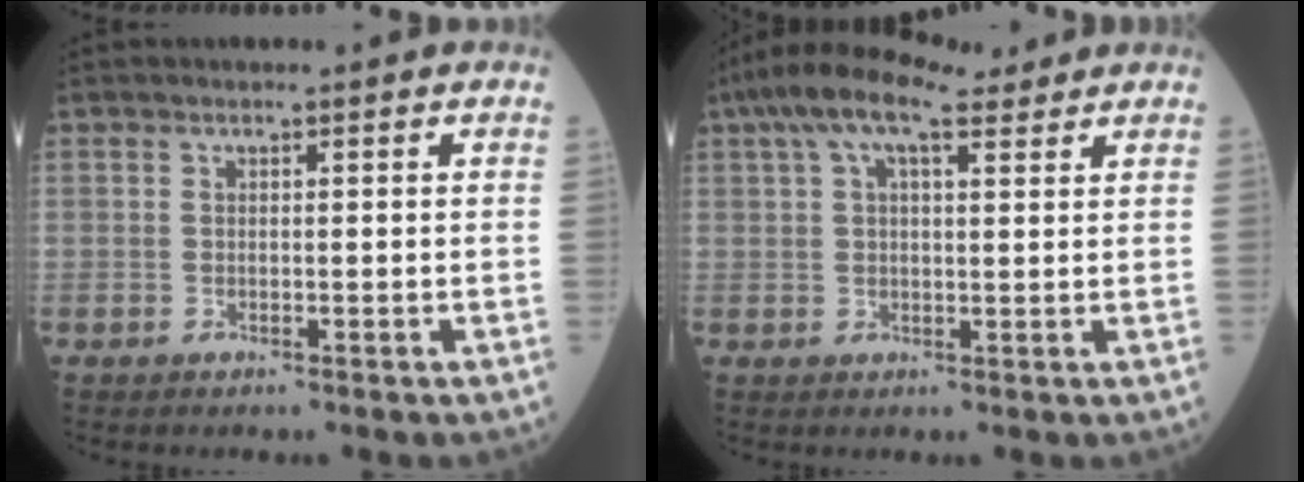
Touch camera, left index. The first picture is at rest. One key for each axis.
{"total": 9.3, "fx": 6.4, "fy": 2.8, "fz": 6.2, "tx": -0.124, "ty": 0.043, "tz": 0.109}